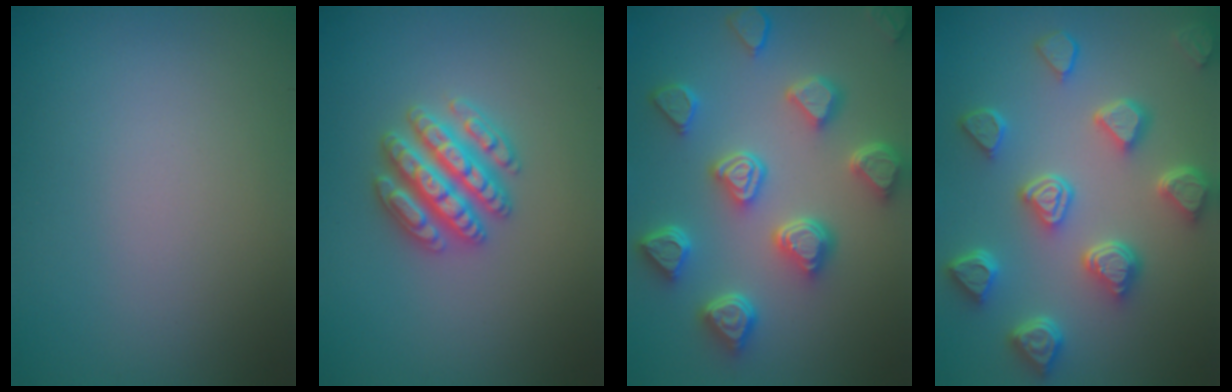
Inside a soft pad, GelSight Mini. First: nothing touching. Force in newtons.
{"total": 4.5, "press": 4.4, "slide": 0.8}
{"total": 6.9, "press": 5.8, "slide": 3.8}
{"total": 6.9, "press": 5.5, "slide": 4.1}